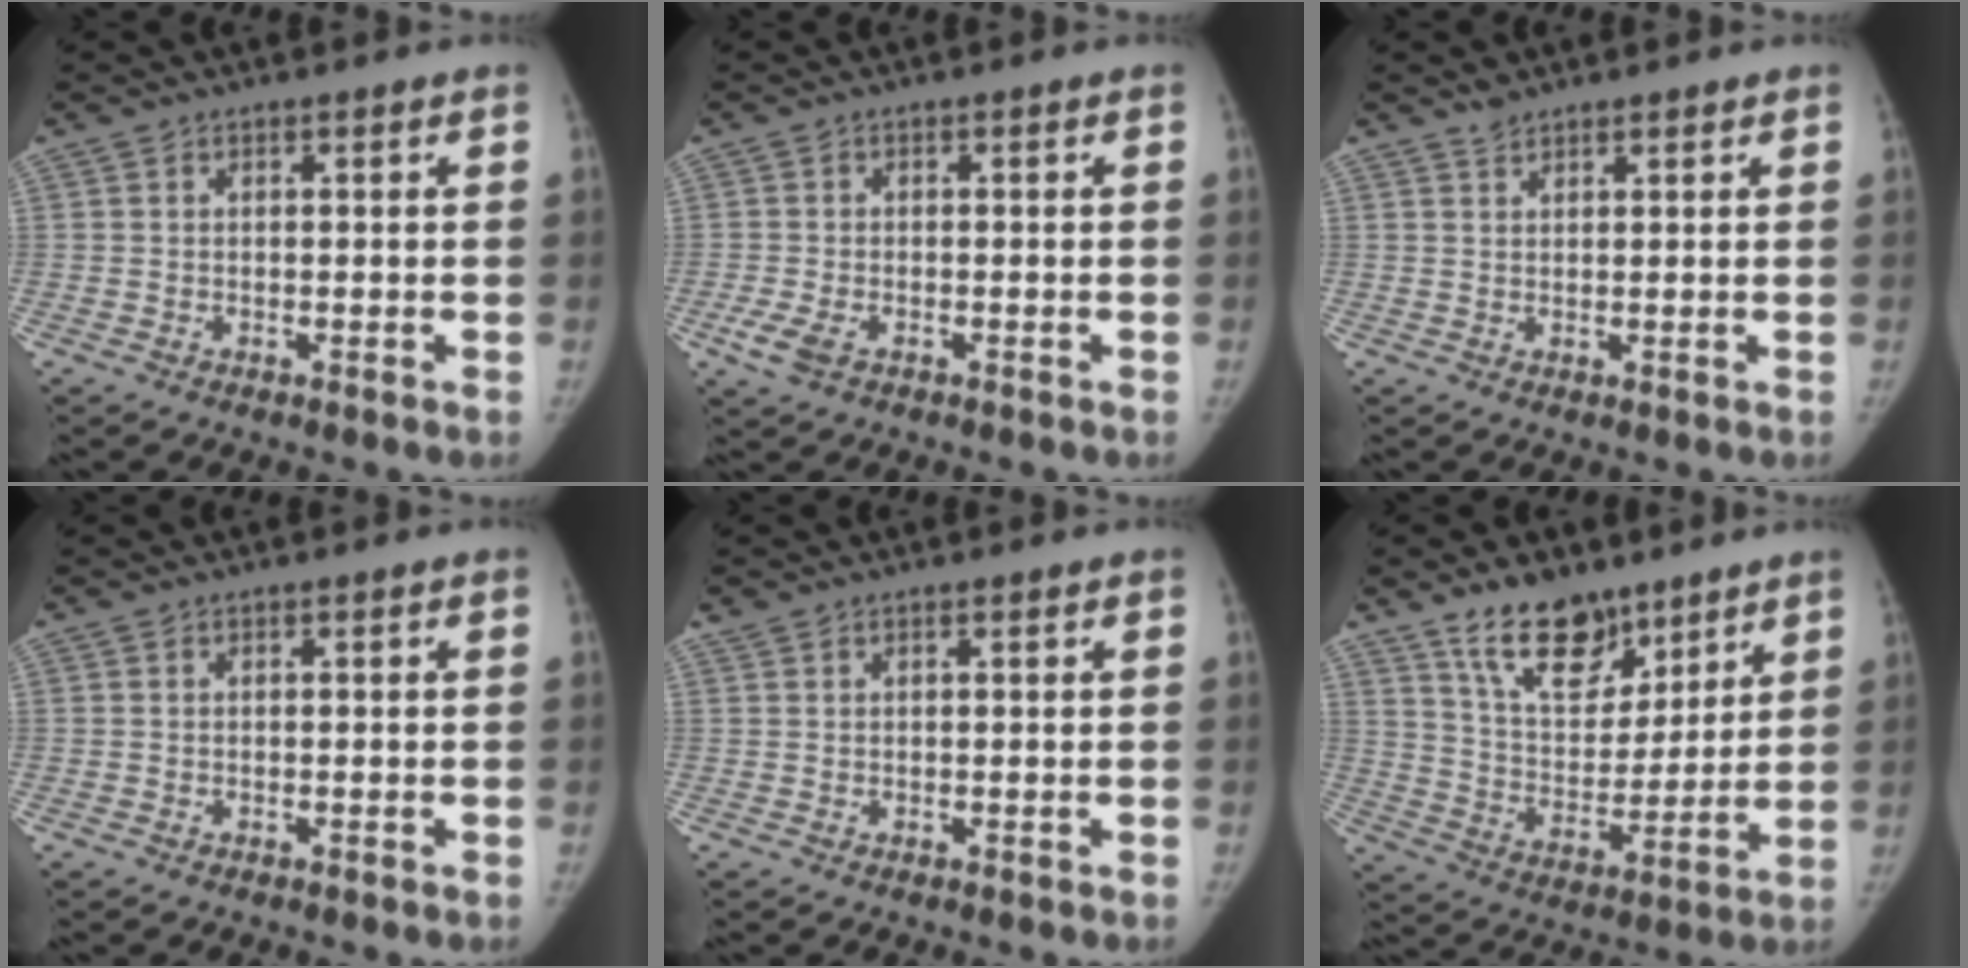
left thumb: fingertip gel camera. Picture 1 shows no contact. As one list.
[{"total": 3.6, "force": [-1.8, 2.0, 2.4], "torque": [-0.058, -0.003, -0.033]}, {"total": 1.8, "force": [1.6, 0.7, 0.2], "torque": [0.004, -0.007, 0.030]}, {"total": 0.0}, {"total": 0.9, "force": [0.8, 0.4, 0.1], "torque": [-0.001, 0.000, 0.015]}, {"total": 15.7, "force": [11.0, 8.0, 7.8], "torque": [-0.085, -0.070, 0.204]}]